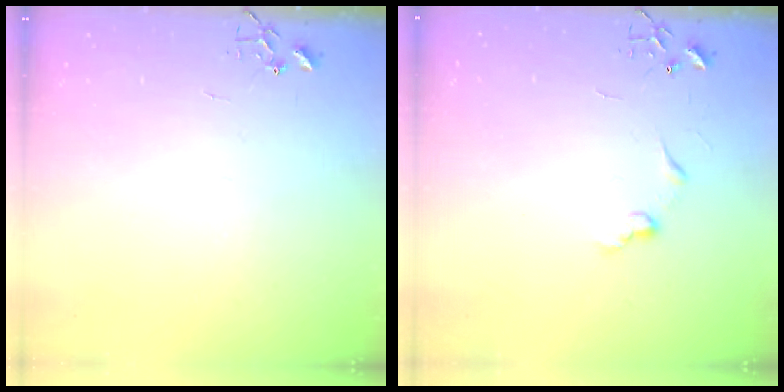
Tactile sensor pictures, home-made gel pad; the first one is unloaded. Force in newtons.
{"total": 6.3, "press": 6.3, "slide": 0.5}